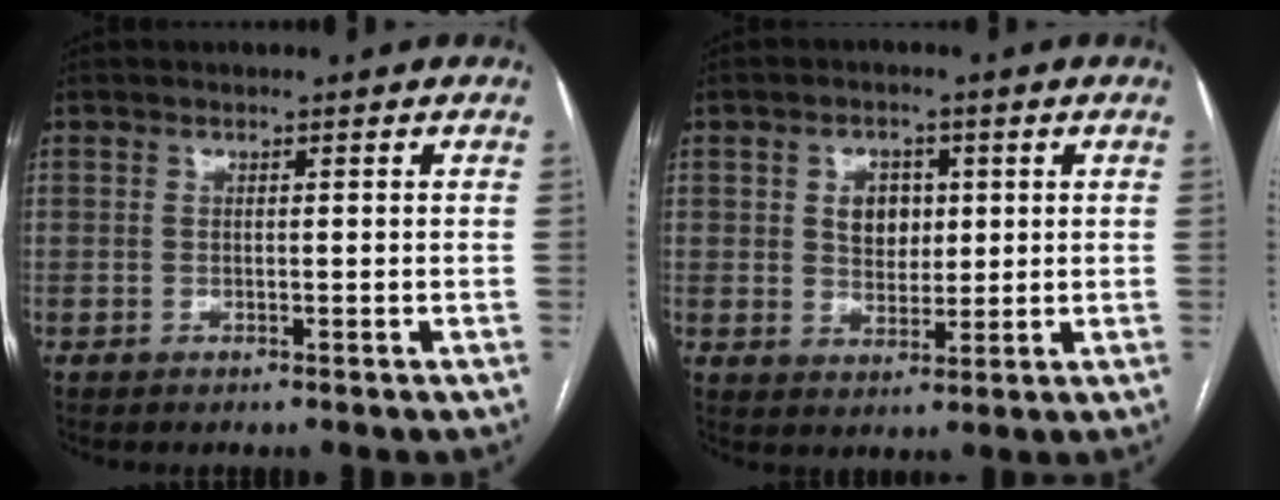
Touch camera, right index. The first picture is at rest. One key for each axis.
{"total": 5.1, "fx": 1.3, "fy": 3.7, "fz": 3.2, "tx": -0.051, "ty": 0.006, "tz": 0.030}